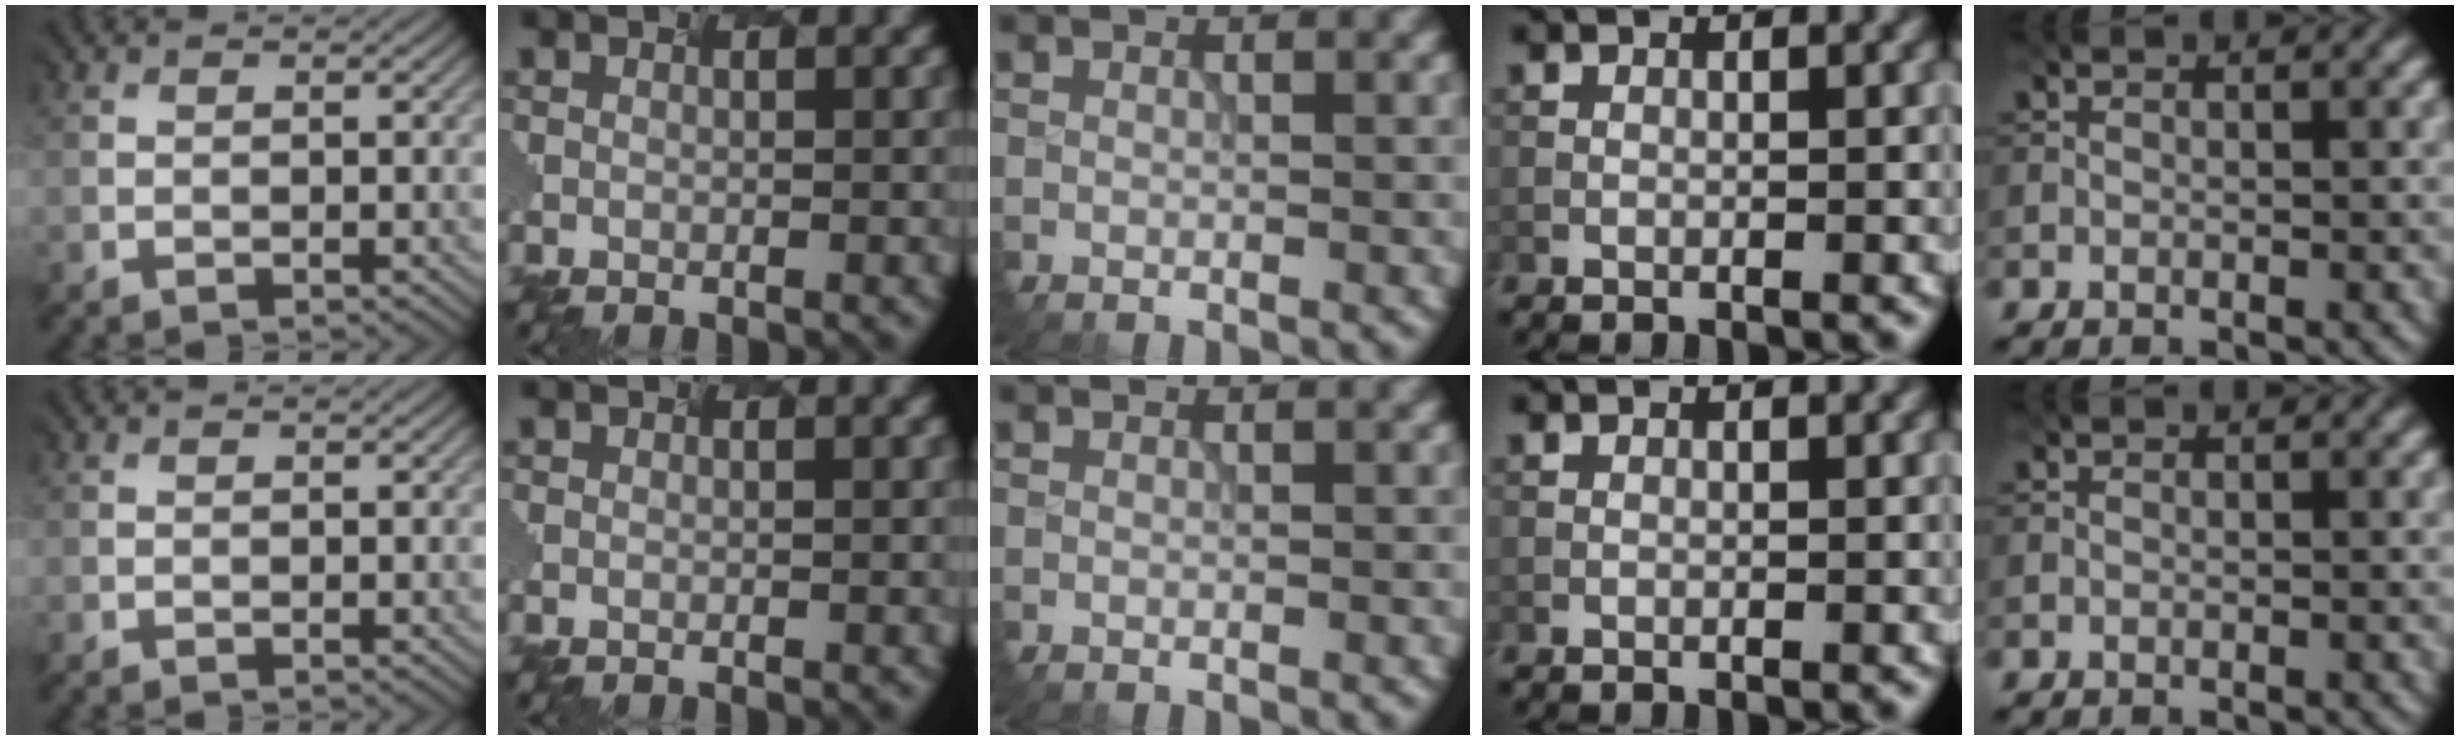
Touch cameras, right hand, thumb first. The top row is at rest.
{"index": {"total": 0.9, "force": [0.0, 0.4, 0.8], "torque": [0.003, 0.003, -0.003]}}